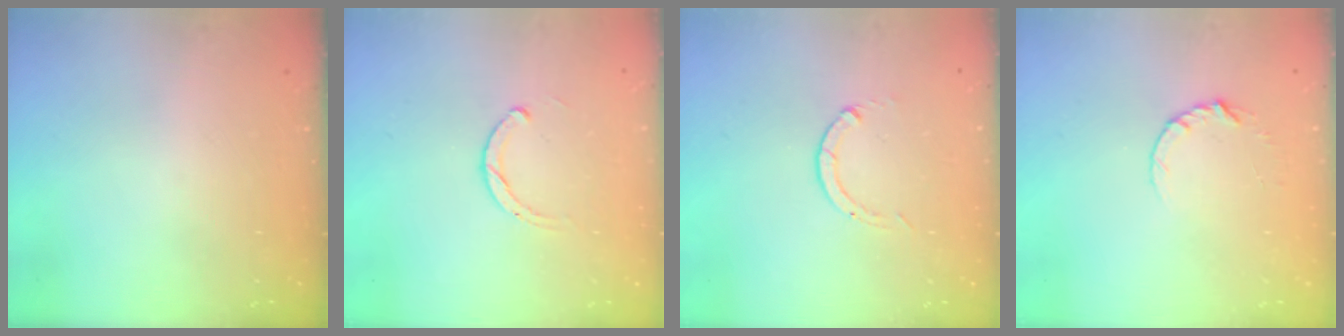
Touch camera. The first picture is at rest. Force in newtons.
{"total": 1.8, "press": 1.8, "slide": 0.2}
{"total": 0.0}
{"total": 3.7, "press": 3.7, "slide": 0.5}